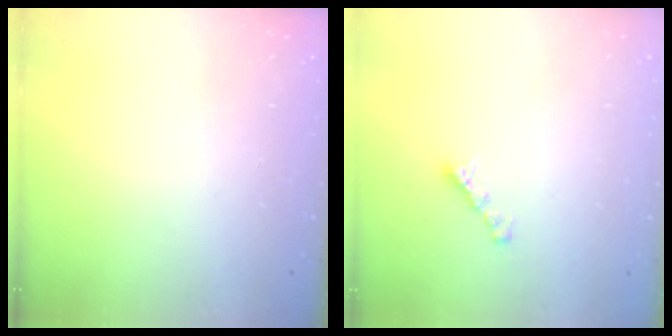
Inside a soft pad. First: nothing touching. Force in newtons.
{"total": 3.0, "press": 3.0, "slide": 0.1}